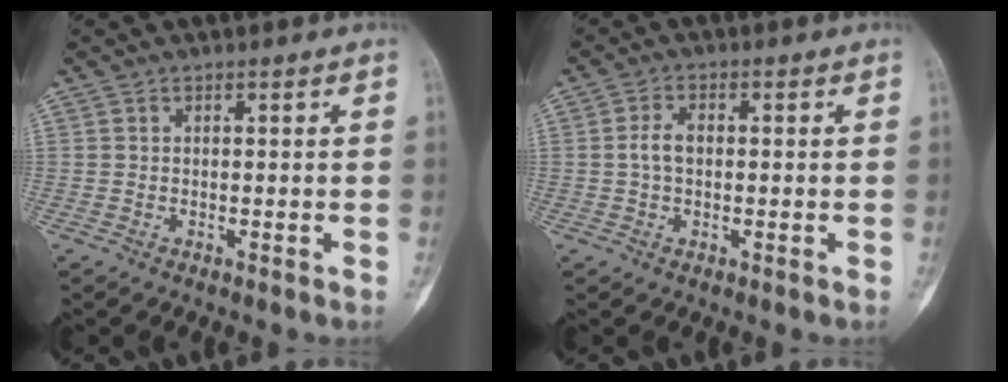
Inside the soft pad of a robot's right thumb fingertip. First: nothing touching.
{"total": 3.4, "force": [0.0, 2.1, 2.7], "torque": [-0.056, 0.010, -0.003]}